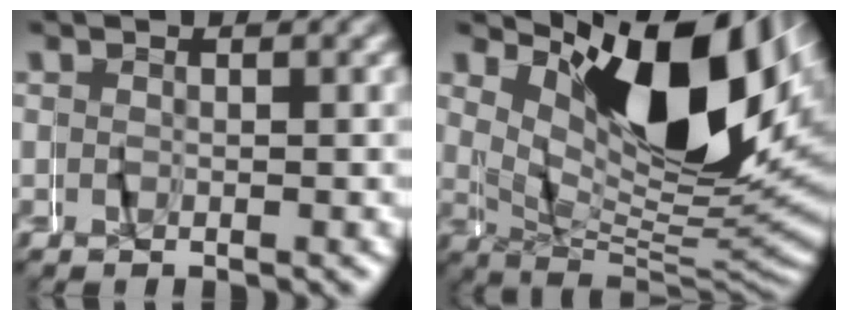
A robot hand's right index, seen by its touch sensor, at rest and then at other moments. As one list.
[{"total": 14.6, "force": [4.5, 6.3, 12.3], "torque": [-0.173, 0.026, 0.059]}]